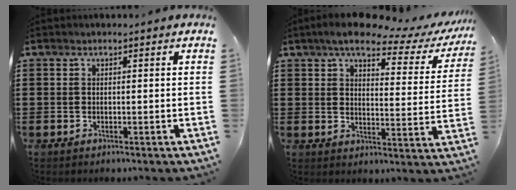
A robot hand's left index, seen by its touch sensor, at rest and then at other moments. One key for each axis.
{"total": 6.9, "fx": 5.4, "fy": 2.0, "fz": 3.9, "tx": -0.083, "ty": -0.016, "tz": 0.088}